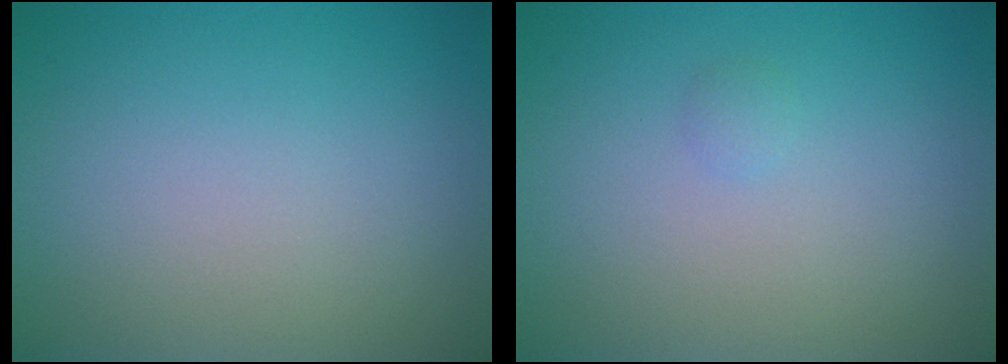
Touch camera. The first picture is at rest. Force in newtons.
{"total": 0.5, "press": 0.5, "slide": 0.0}